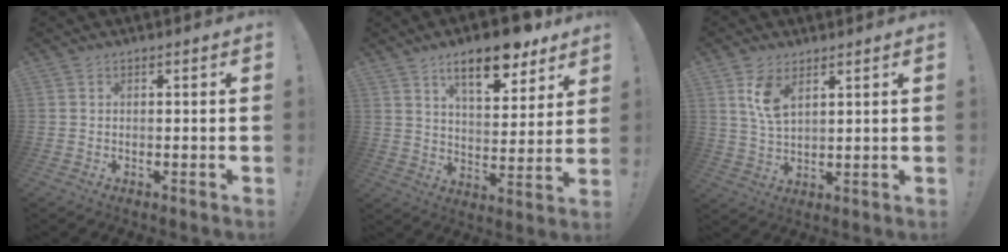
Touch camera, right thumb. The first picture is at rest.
{"total": 14.1, "force": [9.8, 4.9, 8.9], "torque": [-0.128, -0.061, 0.161]}
{"total": 7.4, "force": [4.2, 3.7, 4.9], "torque": [-0.078, -0.016, 0.077]}